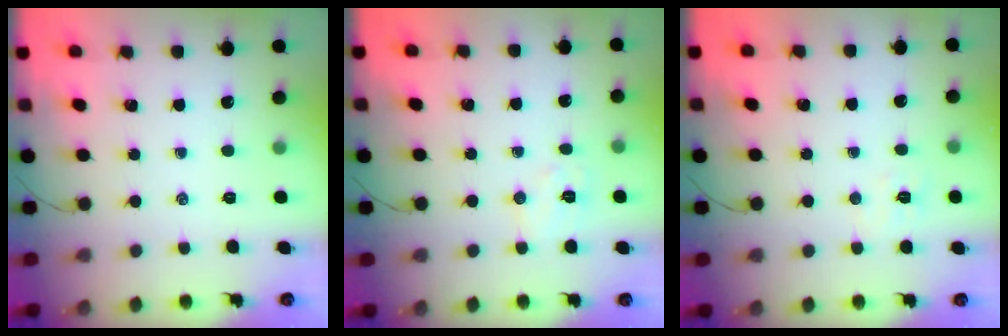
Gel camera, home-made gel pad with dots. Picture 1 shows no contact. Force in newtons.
{"total": 5.6, "press": 5.5, "slide": 1.1}
{"total": 5.0, "press": 4.8, "slide": 1.3}